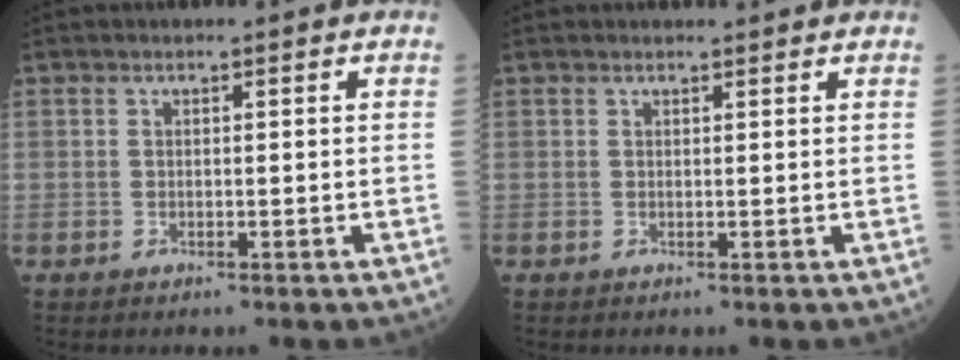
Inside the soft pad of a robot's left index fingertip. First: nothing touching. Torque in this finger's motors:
{"motor_torque": [0.45, -0.76, 0.27, 0.04]}